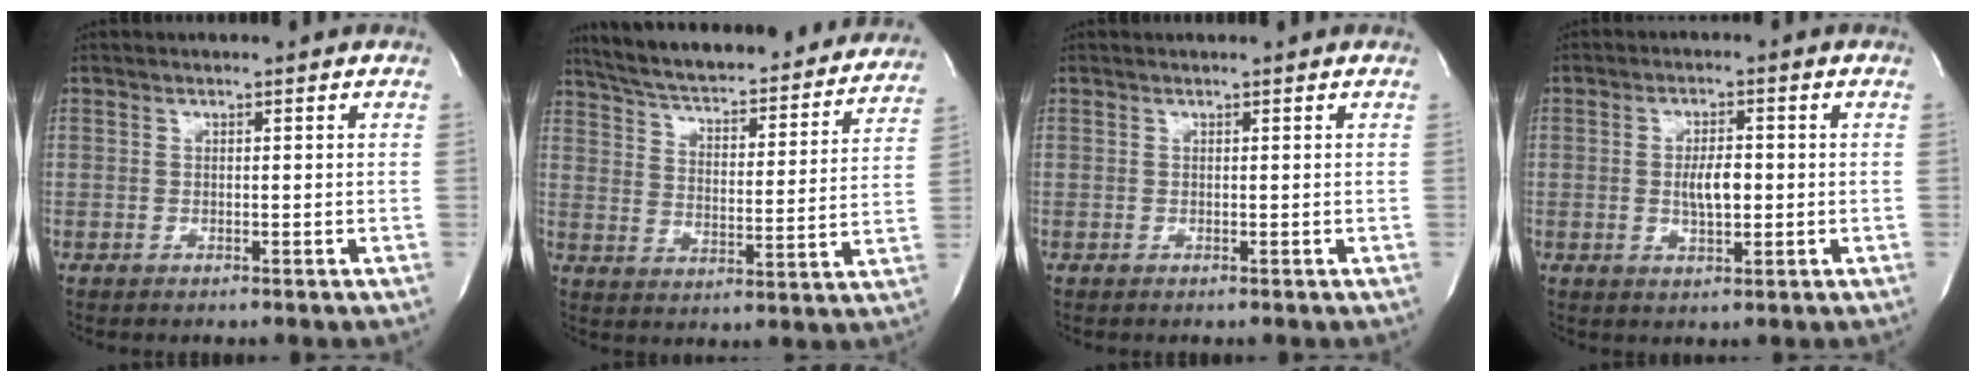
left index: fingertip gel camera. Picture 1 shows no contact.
{"total": 29.4, "force": [26.5, 6.3, 11.0], "torque": [-0.186, -0.035, 0.339]}
{"total": 0.8, "force": [0.8, 0.1, 0.2], "torque": [-0.007, 0.008, 0.010]}
{"total": 4.3, "force": [-0.3, 1.5, 4.0], "torque": [-0.074, -0.002, -0.002]}